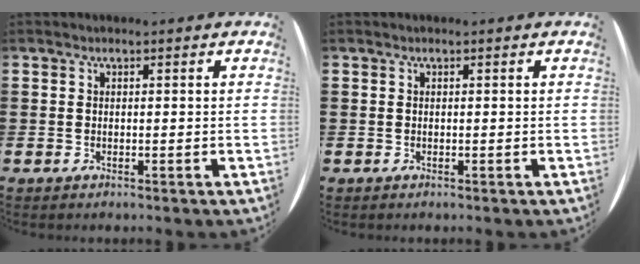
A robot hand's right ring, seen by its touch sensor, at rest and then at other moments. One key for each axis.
{"total": 0.0}